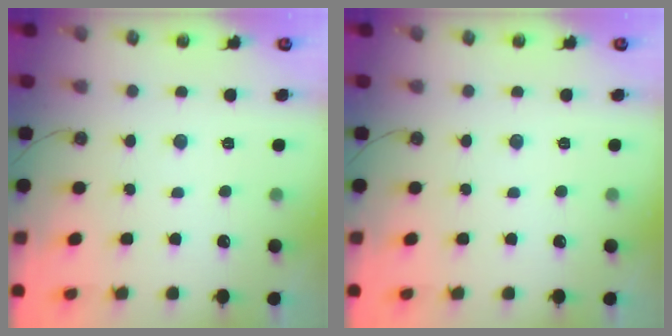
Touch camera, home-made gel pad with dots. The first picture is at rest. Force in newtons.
{"total": 0.0}